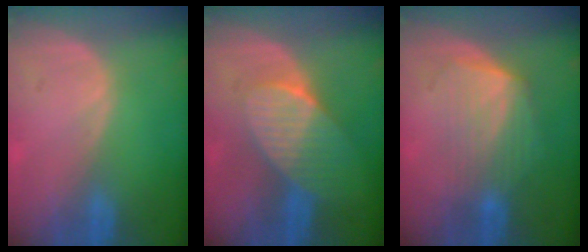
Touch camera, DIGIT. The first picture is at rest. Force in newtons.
{"total": 7.8, "press": 7.0, "slide": 3.4}
{"total": 6.5, "press": 6.1, "slide": 2.1}